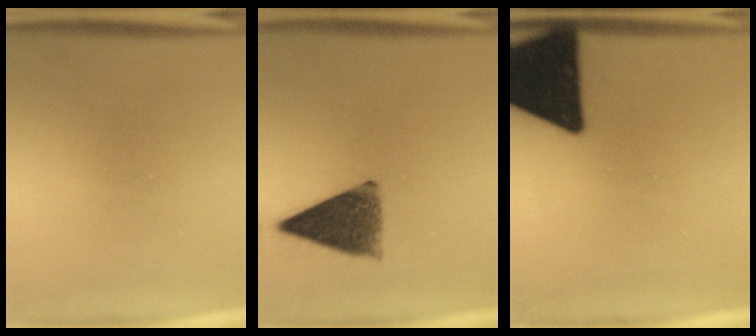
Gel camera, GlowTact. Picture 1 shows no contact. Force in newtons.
{"total": 9.9}
{"total": 20.3}